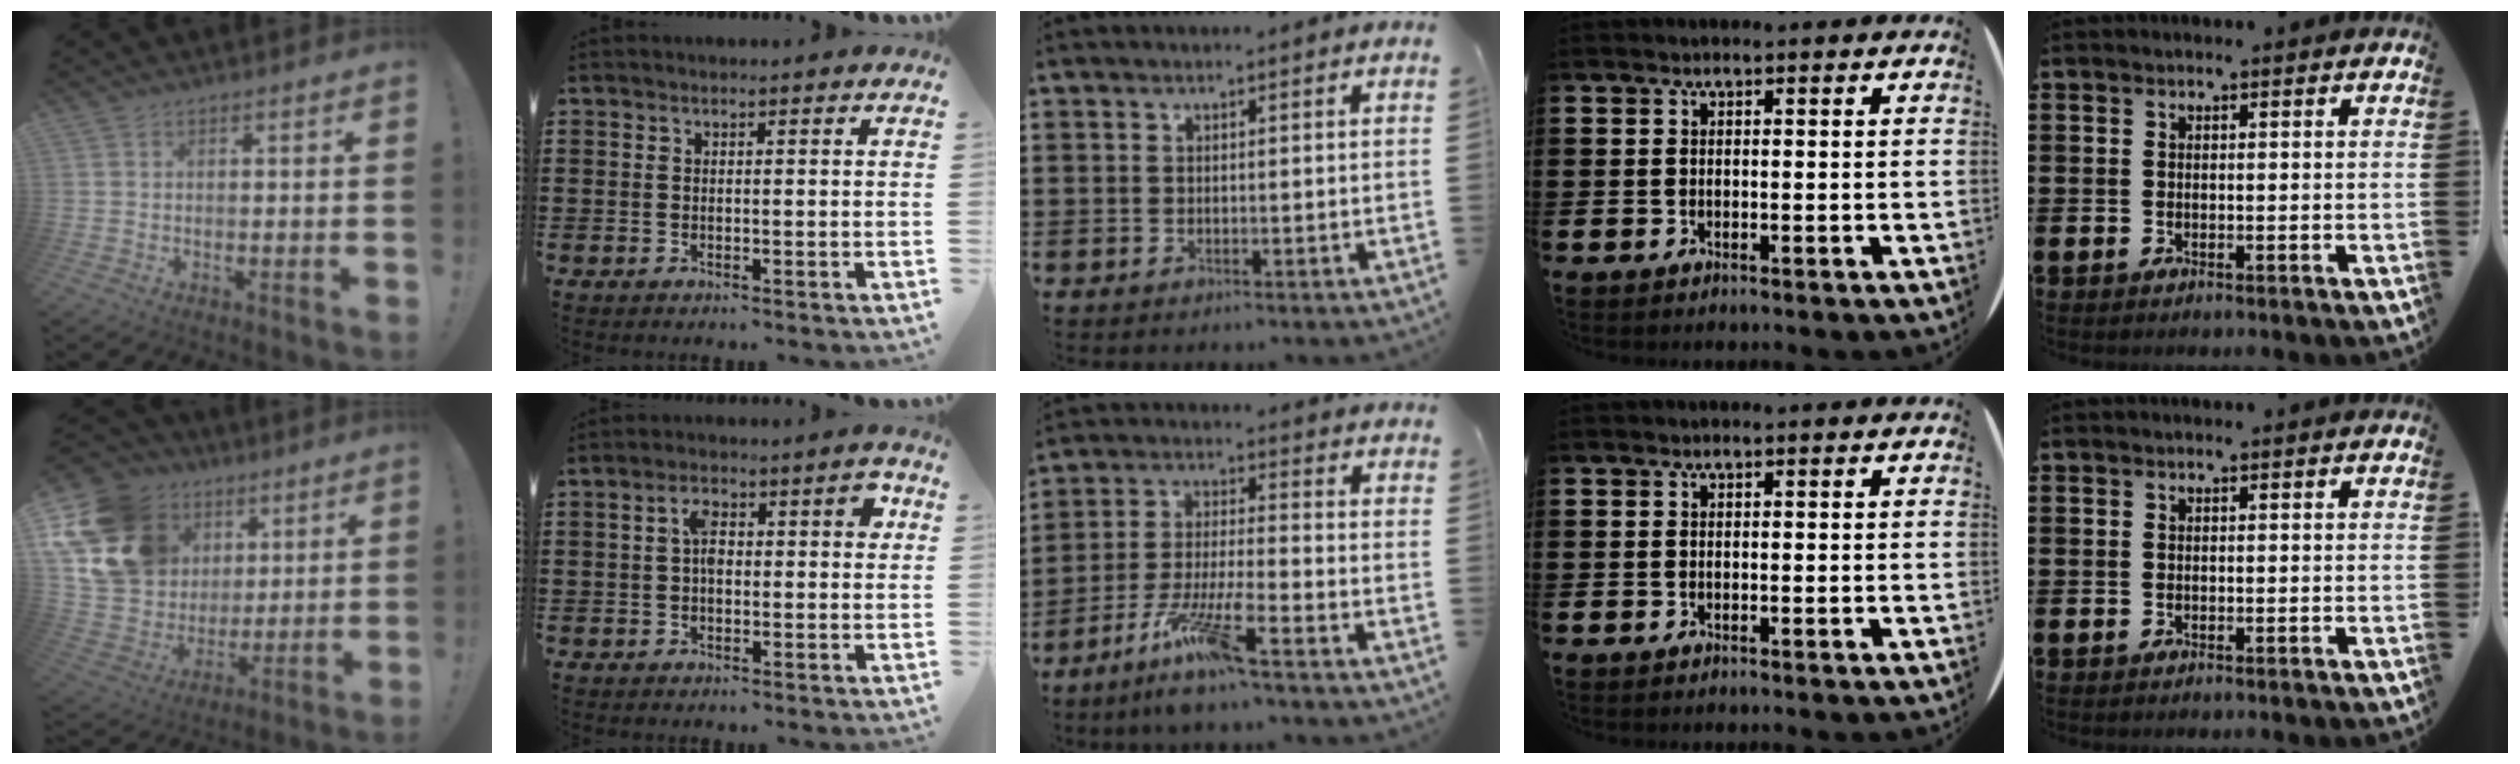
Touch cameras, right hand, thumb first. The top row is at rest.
{"thumb": {"total": 21.1, "force": [8.6, 17.0, 9.0], "torque": [-0.165, -0.037, 0.196]}, "index": {"total": 4.9, "force": [0.3, 2.5, 4.2], "torque": [-0.069, 0.008, -0.004]}, "middle": {"total": 8.6, "force": [-6.2, 0.5, 6.0], "torque": [-0.128, -0.011, -0.120]}}